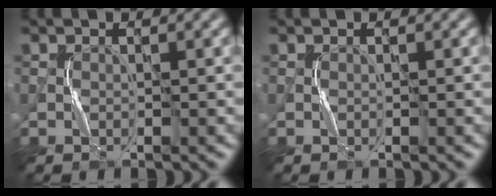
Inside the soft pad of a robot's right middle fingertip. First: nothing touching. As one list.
[{"total": 0.0}]